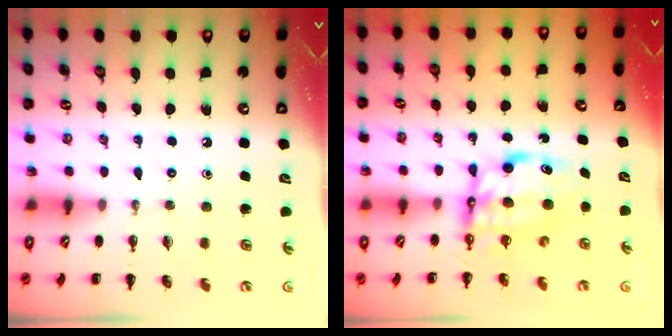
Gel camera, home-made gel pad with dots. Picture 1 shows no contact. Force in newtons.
{"total": 6.8, "press": 6.6, "slide": 1.5}